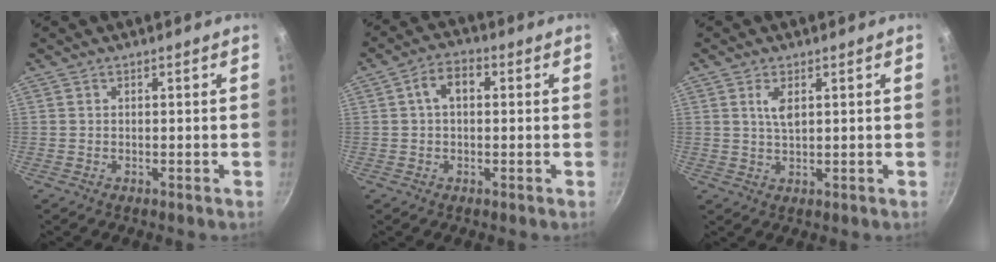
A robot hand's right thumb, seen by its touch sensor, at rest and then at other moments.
{"total": 5.2, "force": [0.8, 3.3, 3.9], "torque": [-0.057, 0.014, 0.006]}
{"total": 3.2, "force": [1.1, 1.4, 2.7], "torque": [-0.048, -0.006, 0.023]}